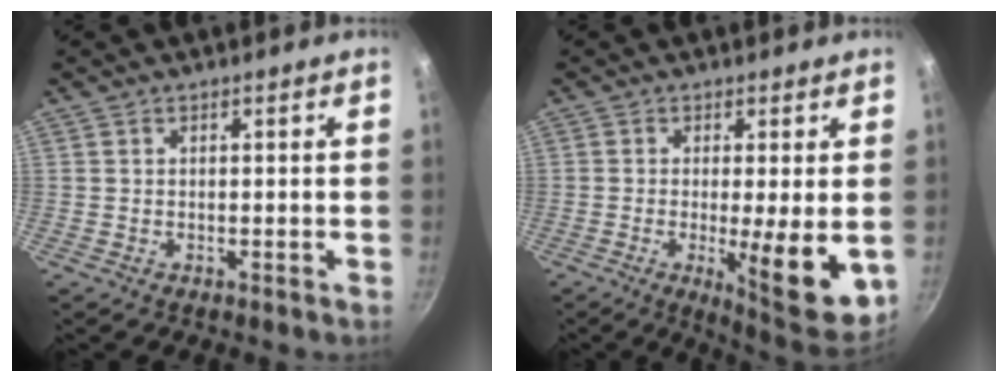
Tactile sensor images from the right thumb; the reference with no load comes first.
{"total": 11.5, "force": [-1.4, 2.4, 11.2], "torque": [-0.149, -0.018, -0.012]}